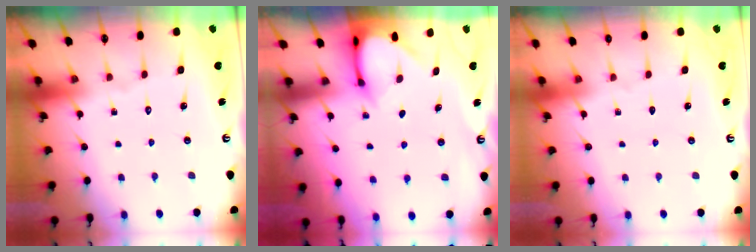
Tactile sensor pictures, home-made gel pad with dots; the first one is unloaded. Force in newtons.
{"total": 3.3, "press": 3.3, "slide": 0.3}
{"total": 0.7, "press": 0.7, "slide": 0.2}